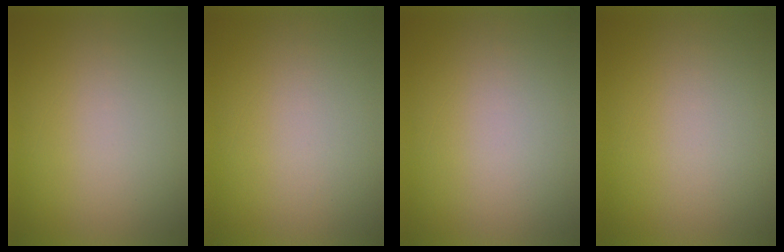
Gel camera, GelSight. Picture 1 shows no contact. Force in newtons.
{"total": 1.3}
{"total": 1.3}
{"total": 0.0}